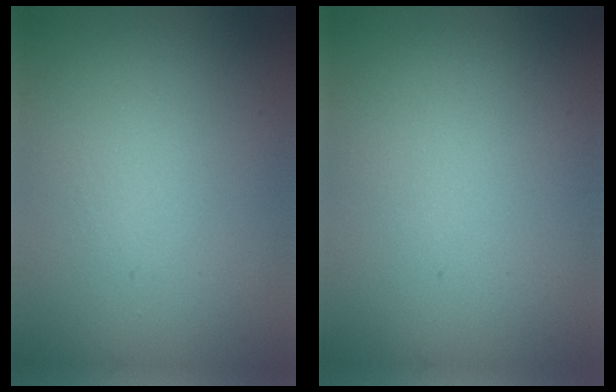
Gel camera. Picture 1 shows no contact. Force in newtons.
{"total": 0.0}